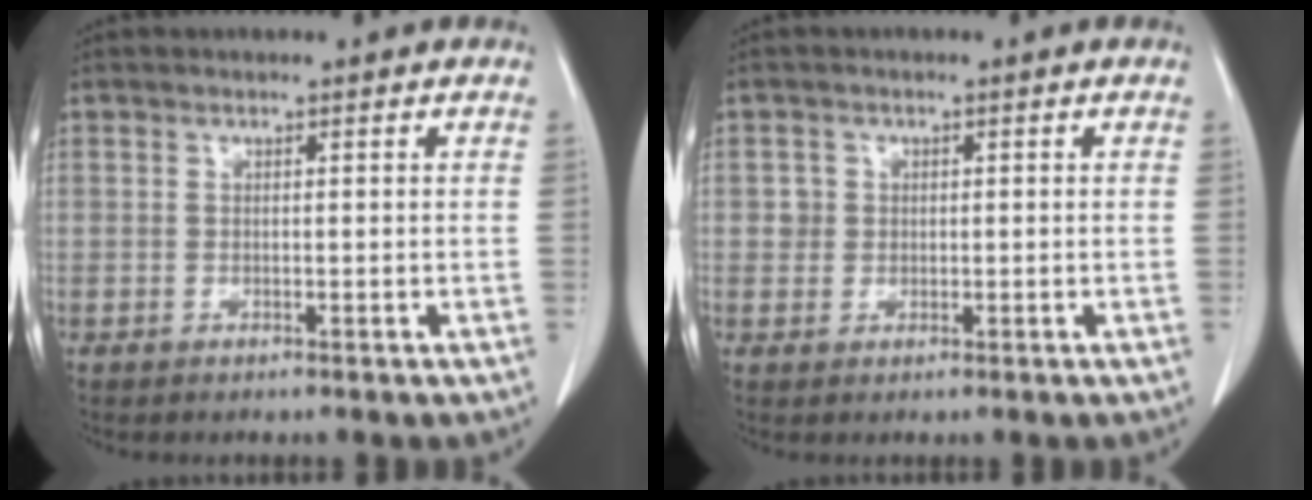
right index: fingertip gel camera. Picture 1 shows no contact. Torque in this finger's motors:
{"motor_torque": [-0.03, 0.02, 0.04, 0.00]}